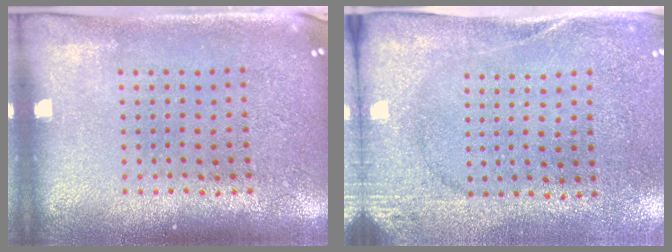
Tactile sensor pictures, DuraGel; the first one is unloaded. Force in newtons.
{"total": 2.7, "press": 2.0, "slide": 1.7}